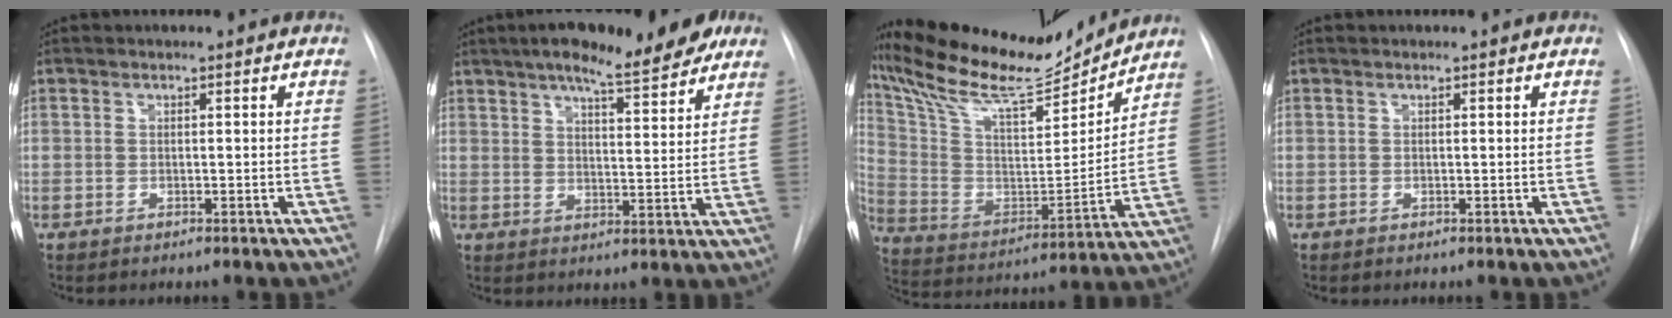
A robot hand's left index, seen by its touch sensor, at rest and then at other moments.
{"total": 15.9, "force": [12.1, 3.1, 9.8], "torque": [-0.149, 0.011, 0.158]}
{"total": 21.0, "force": [19.0, 3.1, 8.4], "torque": [-0.163, -0.016, 0.319]}
{"total": 0.0}